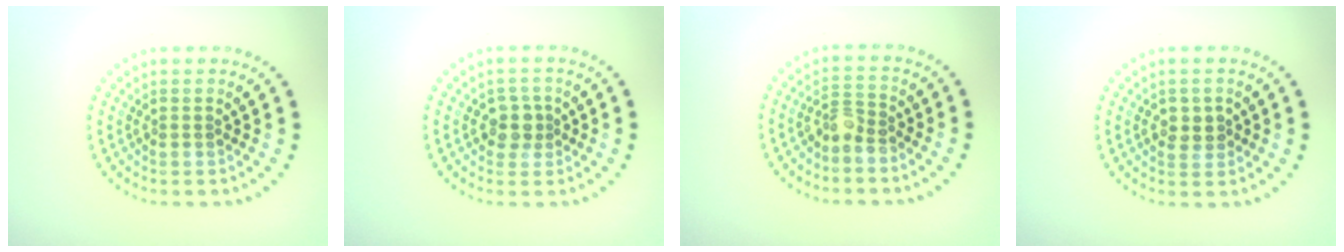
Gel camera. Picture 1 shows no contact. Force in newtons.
{"total": 2.0, "press": 1.8, "slide": 0.8}
{"total": 2.1, "press": 1.8, "slide": 1.1}
{"total": 2.1, "press": 2.0, "slide": 0.5}